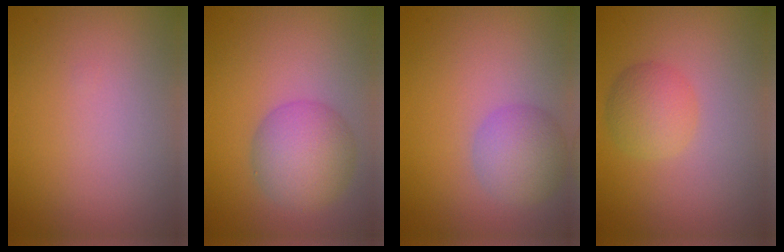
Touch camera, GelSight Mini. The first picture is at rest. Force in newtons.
{"total": 5.1, "press": 5.1, "slide": 0.1}
{"total": 3.5, "press": 3.5, "slide": 0.2}
{"total": 2.9, "press": 2.9, "slide": 0.2}